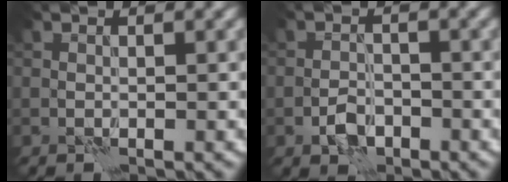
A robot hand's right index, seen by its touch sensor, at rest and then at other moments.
{"total": 2.4, "force": [-1.4, 1.4, 1.3], "torque": [-0.020, 0.006, -0.028]}